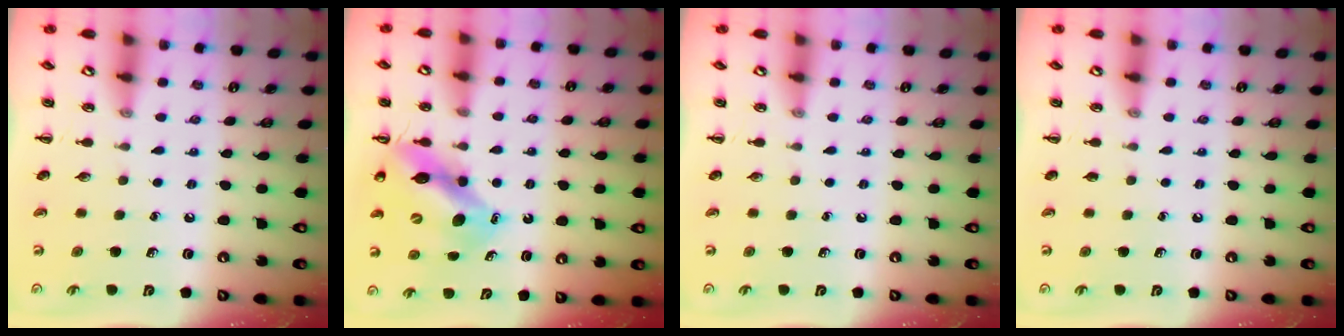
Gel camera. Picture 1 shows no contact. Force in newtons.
{"total": 11.7, "press": 11.2, "slide": 3.1}
{"total": 0.0}
{"total": 0.0}